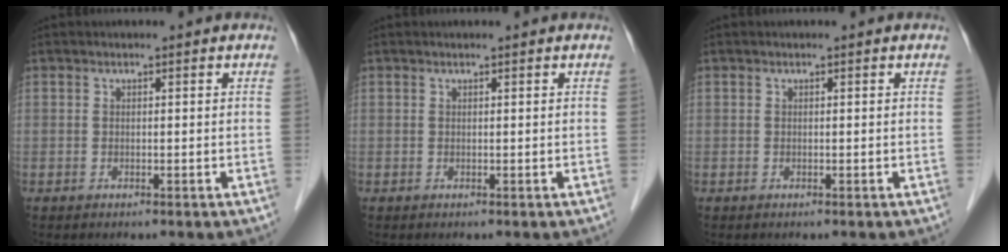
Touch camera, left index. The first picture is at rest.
{"total": 0.7, "force": [0.7, 0.0, 0.2], "torque": [-0.004, 0.008, 0.013]}
{"total": 0.0}